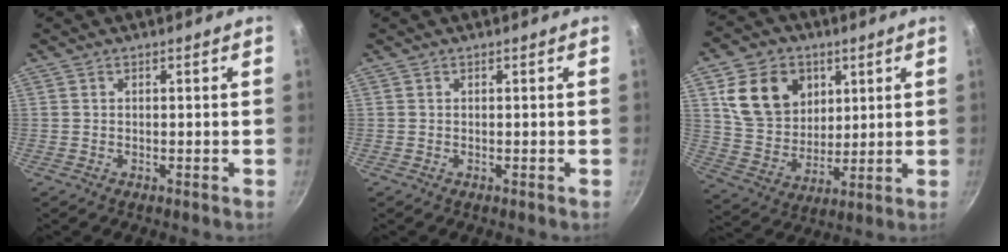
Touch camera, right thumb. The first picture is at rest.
{"total": 0.0}
{"total": 15.6, "force": [5.7, 12.3, 7.8], "torque": [-0.106, -0.012, 0.112]}